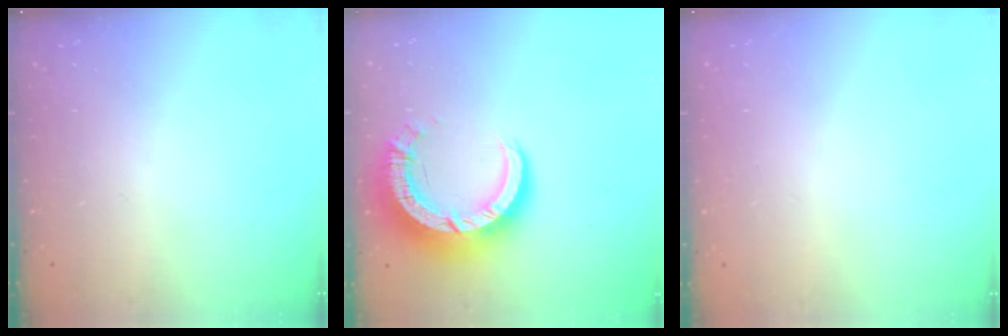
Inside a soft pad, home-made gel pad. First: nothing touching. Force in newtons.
{"total": 12.0, "press": 11.9, "slide": 1.2}
{"total": 2.4, "press": 2.4, "slide": 0.2}